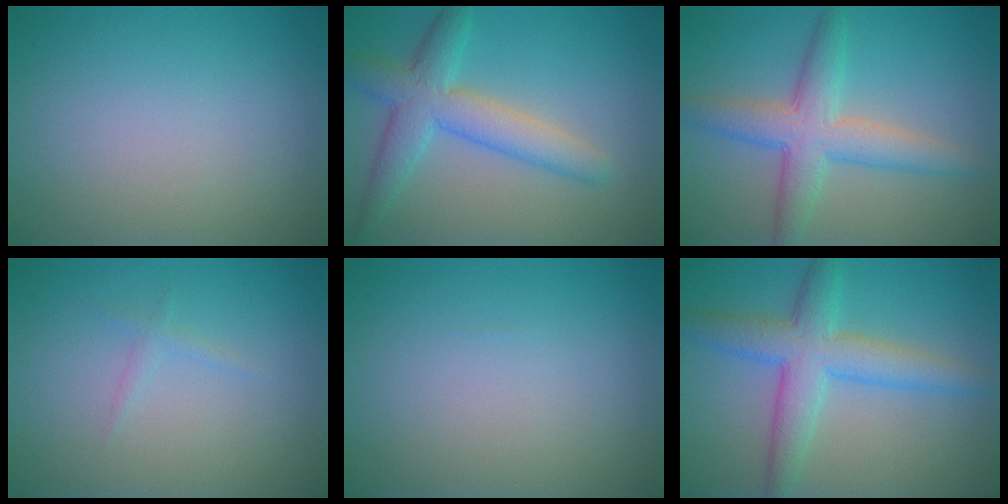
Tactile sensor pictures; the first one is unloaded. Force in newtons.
{"total": 5.1, "press": 5.1, "slide": 0.1}
{"total": 5.2, "press": 5.2, "slide": 0.1}
{"total": 0.8, "press": 0.8, "slide": 0.0}
{"total": 0.0}
{"total": 5.4, "press": 5.4, "slide": 0.0}